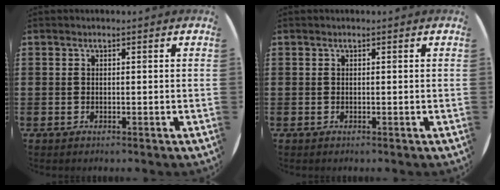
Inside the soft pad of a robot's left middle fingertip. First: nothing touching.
{"total": 0.0}